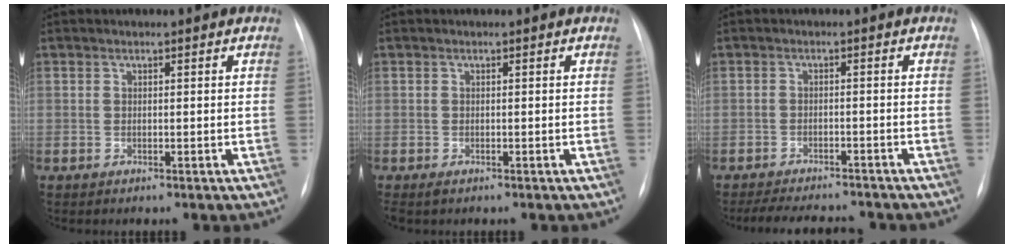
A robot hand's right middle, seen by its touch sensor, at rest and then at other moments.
{"total": 0.8, "force": [-0.5, 0.4, 0.5], "torque": [-0.009, -0.001, -0.004]}
{"total": 9.5, "force": [-8.7, 2.1, 3.3], "torque": [-0.054, 0.001, -0.118]}